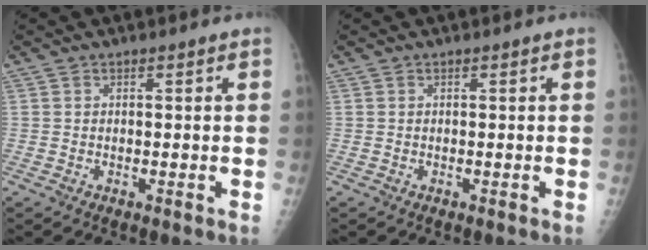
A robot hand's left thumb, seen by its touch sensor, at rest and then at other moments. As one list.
[{"total": 0.0}]